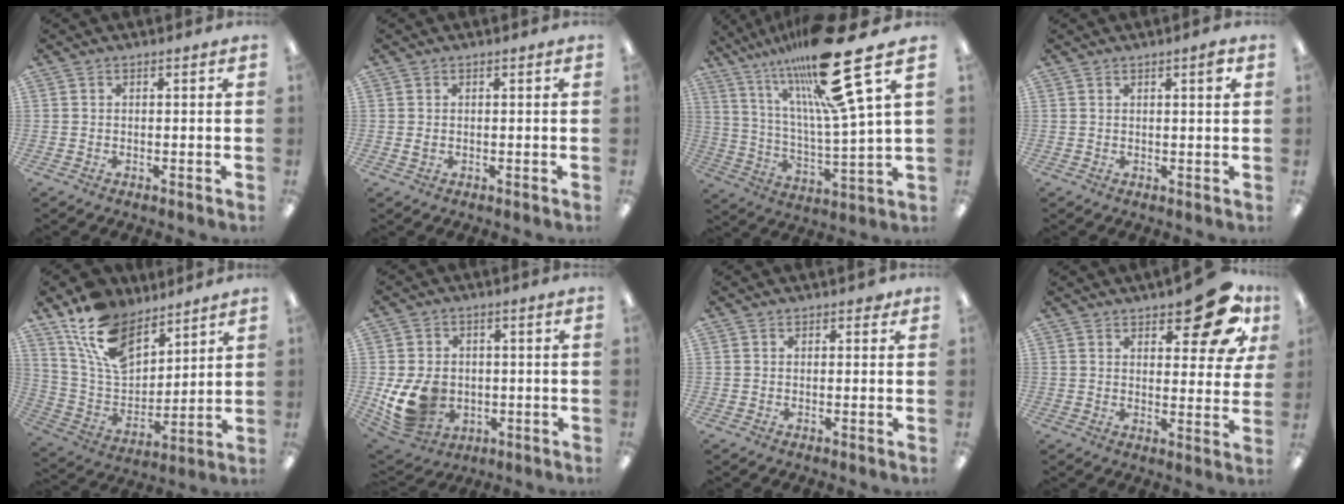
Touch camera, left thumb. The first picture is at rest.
{"total": 1.0, "force": [0.2, 0.6, 0.7], "torque": [-0.014, 0.002, 0.003]}
{"total": 25.5, "force": [17.0, 4.5, 18.6], "torque": [-0.306, -0.095, 0.265]}
{"total": 2.2, "force": [1.4, 0.3, 1.7], "torque": [-0.028, -0.001, 0.022]}
{"total": 16.2, "force": [10.8, 8.6, 8.5], "torque": [-0.178, -0.040, 0.210]}
{"total": 12.1, "force": [-1.6, 9.6, 7.2], "torque": [-0.146, 0.002, -0.022]}
{"total": 1.4, "force": [0.8, 0.9, 0.7], "torque": [-0.007, 0.000, 0.012]}
{"total": 15.1, "force": [9.9, 5.9, 9.8], "torque": [-0.113, -0.059, 0.161]}